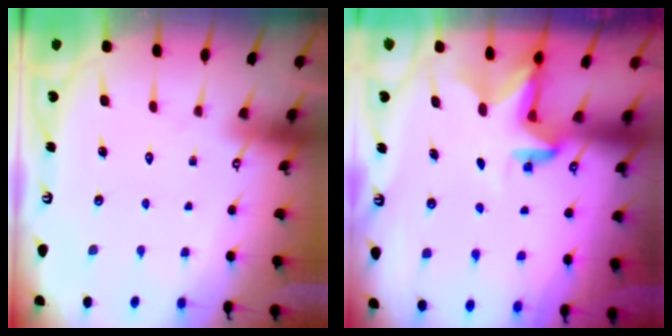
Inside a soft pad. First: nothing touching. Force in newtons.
{"total": 2.9, "press": 2.9, "slide": 0.2}